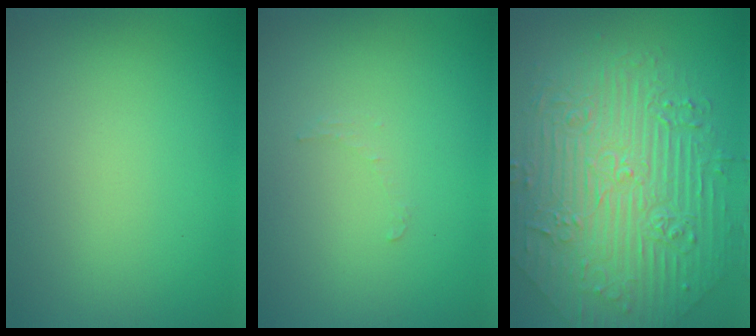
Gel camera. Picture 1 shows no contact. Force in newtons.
{"total": 0.7, "press": 0.7, "slide": 0.1}
{"total": 8.4, "press": 6.7, "slide": 5.1}